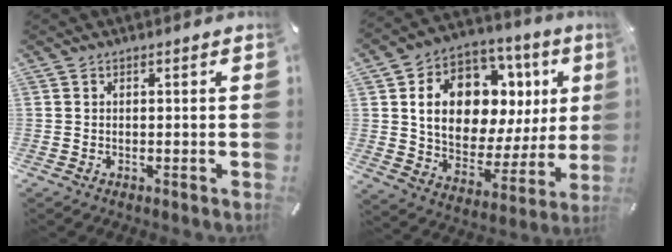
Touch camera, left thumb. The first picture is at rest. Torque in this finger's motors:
{"motor_torque": [2.85, 2.16, 2.03, -0.39, 0.21]}